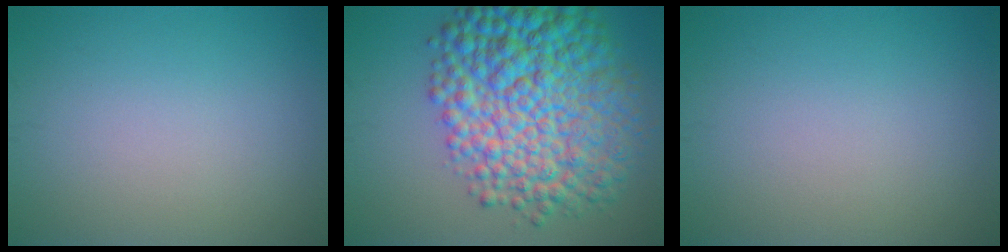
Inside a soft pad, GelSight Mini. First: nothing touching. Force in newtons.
{"total": 12.6, "press": 12.6, "slide": 0.2}
{"total": 0.0}